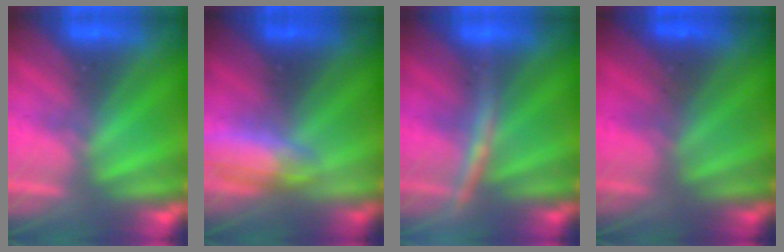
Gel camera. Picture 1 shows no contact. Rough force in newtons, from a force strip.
{"total": 2.7}
{"total": 2.8}
{"total": 1.7}